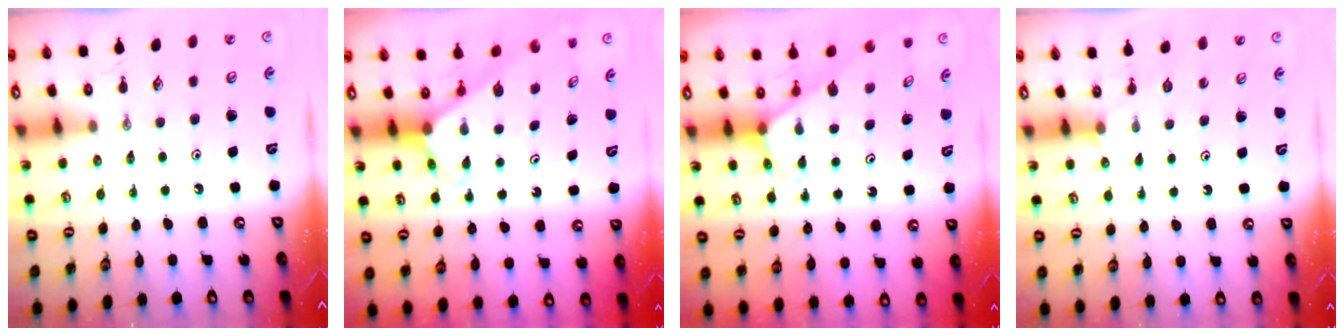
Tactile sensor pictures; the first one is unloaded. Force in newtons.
{"total": 2.4, "press": 2.4, "slide": 0.1}
{"total": 2.5, "press": 2.5, "slide": 0.1}
{"total": 2.6, "press": 2.6, "slide": 0.3}